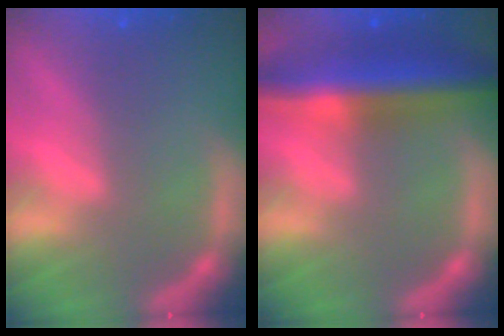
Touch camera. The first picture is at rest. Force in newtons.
{"total": 8.9}